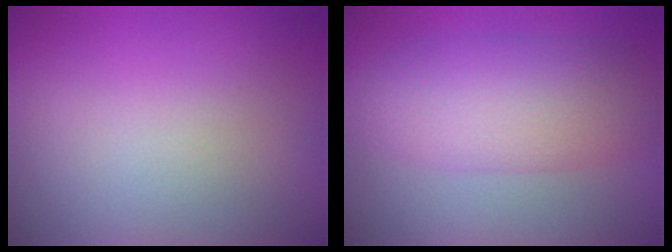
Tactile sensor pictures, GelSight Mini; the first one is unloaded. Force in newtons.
{"total": 6.6, "press": 6.6, "slide": 0.2}